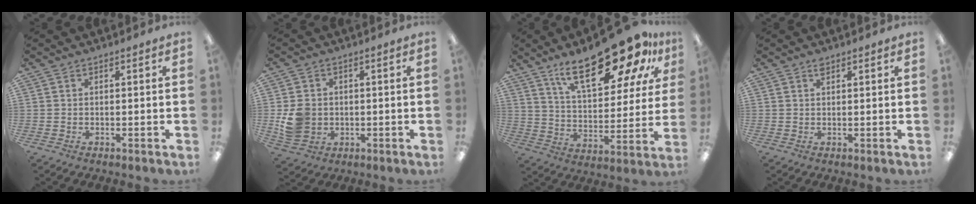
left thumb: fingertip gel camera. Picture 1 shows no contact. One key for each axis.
{"total": 7.2, "fx": -0.4, "fy": 6.4, "fz": 3.3, "tx": -0.061, "ty": 0.011, "tz": -0.002}
{"total": 24.6, "fx": 16.1, "fy": 9.3, "fz": 16.2, "tx": -0.244, "ty": -0.089, "tz": 0.266}
{"total": 1.3, "fx": 0.9, "fy": 0.6, "fz": 0.7, "tx": -0.009, "ty": -0.002, "tz": 0.015}